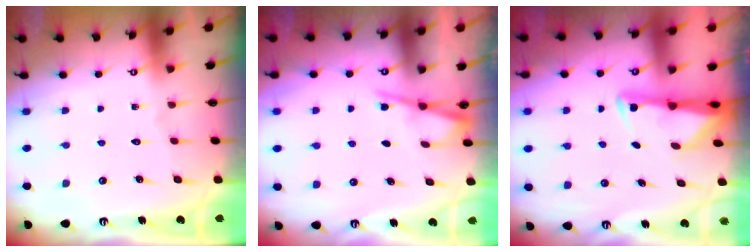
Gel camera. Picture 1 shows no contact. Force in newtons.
{"total": 2.7, "press": 2.7, "slide": 0.5}
{"total": 3.0, "press": 2.9, "slide": 0.5}